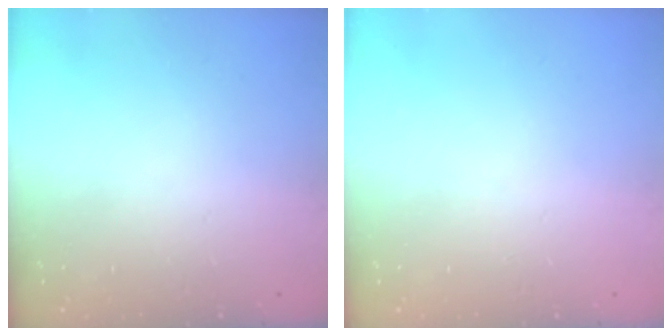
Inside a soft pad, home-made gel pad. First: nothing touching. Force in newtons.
{"total": 0.0}